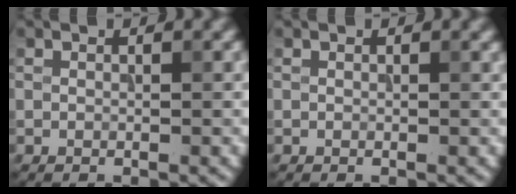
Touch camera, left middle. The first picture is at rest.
{"total": 0.0}